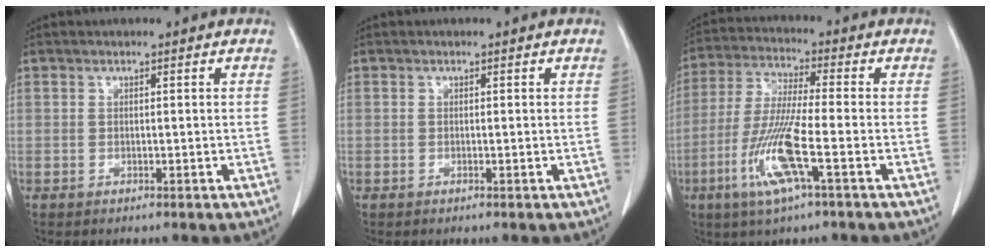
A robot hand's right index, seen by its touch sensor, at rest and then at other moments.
{"total": 0.0}
{"total": 11.3, "force": [-4.2, 0.2, 10.5], "torque": [-0.220, -0.017, -0.088]}